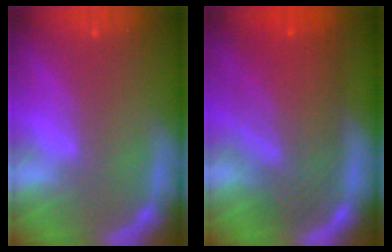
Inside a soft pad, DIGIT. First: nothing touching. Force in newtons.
{"total": 9.6}